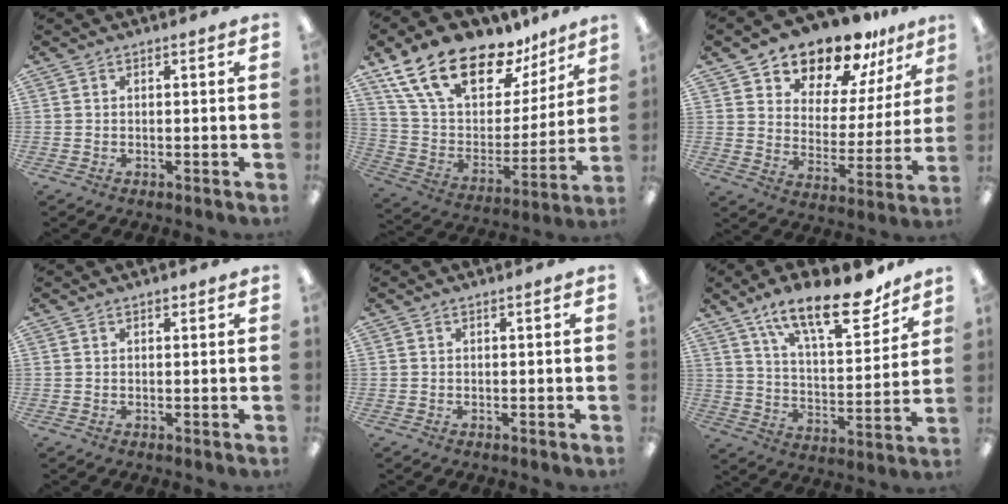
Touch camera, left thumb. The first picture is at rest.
{"total": 22.2, "force": [15.8, 10.5, 11.5], "torque": [-0.211, -0.096, 0.287]}
{"total": 15.1, "force": [13.4, 5.9, 3.7], "torque": [-0.071, -0.114, 0.241]}
{"total": 0.8, "force": [0.5, 0.5, 0.4], "torque": [-0.001, -0.002, 0.008]}
{"total": 0.0}
{"total": 20.2, "force": [14.4, 7.0, 12.4], "torque": [-0.189, -0.084, 0.236]}